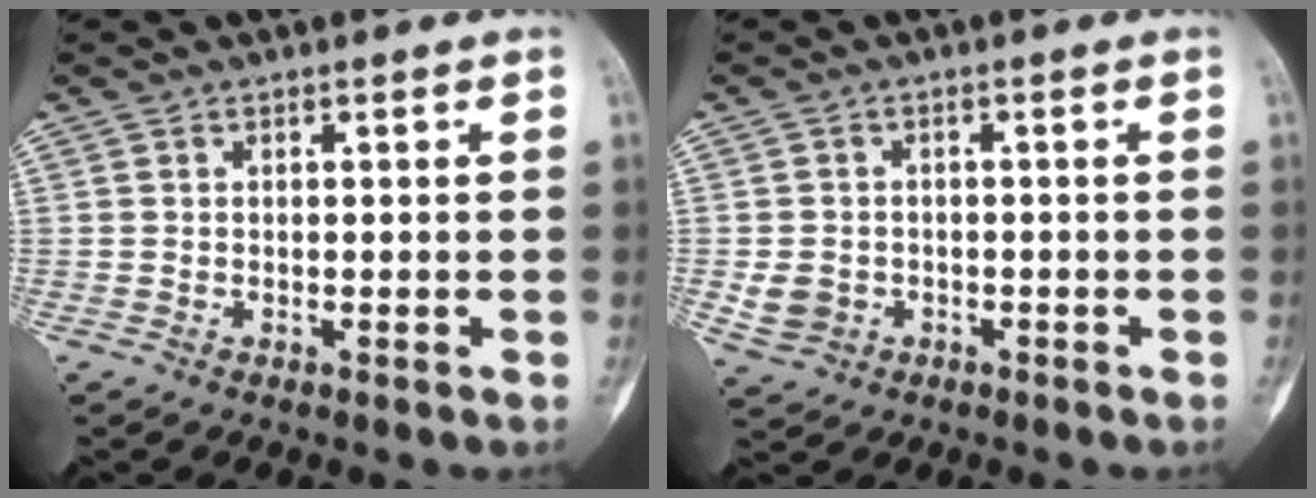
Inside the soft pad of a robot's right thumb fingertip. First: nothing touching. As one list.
[{"total": 4.1, "force": [-1.1, 3.5, 1.8], "torque": [-0.028, 0.007, -0.012]}]